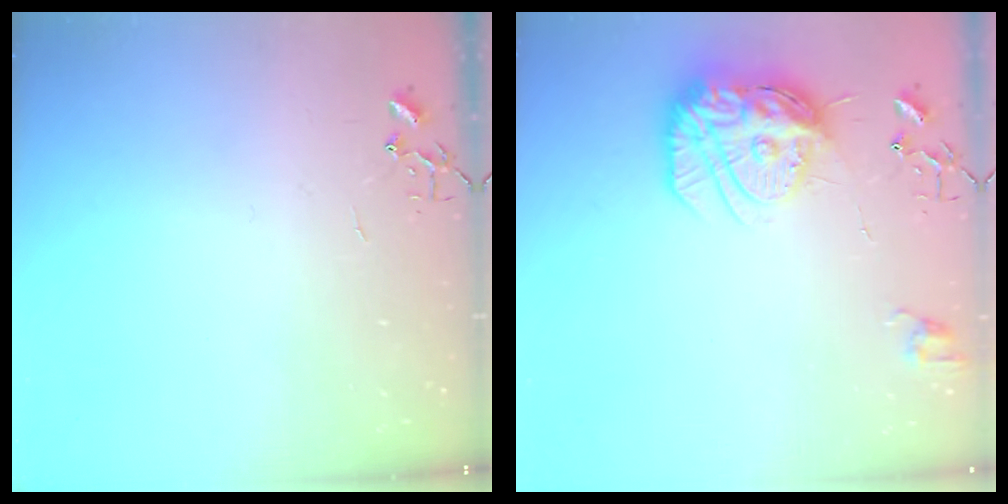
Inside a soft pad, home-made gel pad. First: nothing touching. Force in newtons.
{"total": 15.8, "press": 15.8, "slide": 1.4}